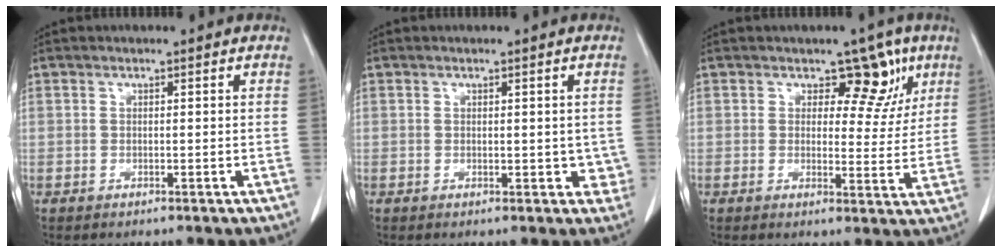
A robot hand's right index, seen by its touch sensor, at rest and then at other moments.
{"total": 2.7, "force": [-0.1, 1.7, 2.2], "torque": [-0.010, -0.002, 0.000]}
{"total": 6.5, "force": [3.6, 4.3, 3.3], "torque": [-0.015, 0.004, 0.042]}